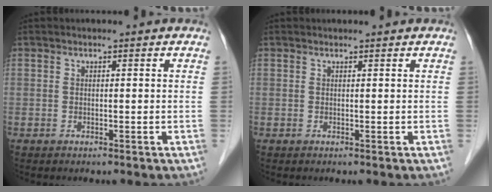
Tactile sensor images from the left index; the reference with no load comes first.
{"total": 0.0}